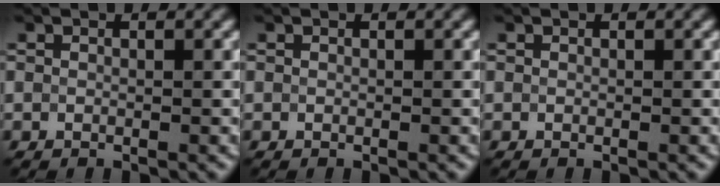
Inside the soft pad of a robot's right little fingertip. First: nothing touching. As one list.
[{"total": 0.0}, {"total": 0.0}]